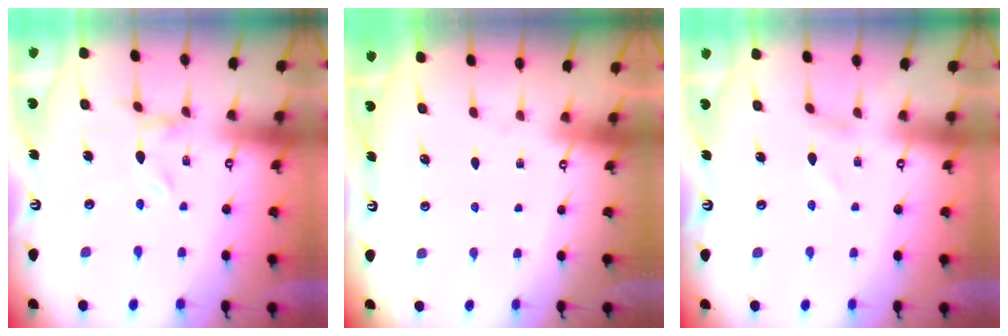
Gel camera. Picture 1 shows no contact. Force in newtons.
{"total": 0.0}
{"total": 0.8, "press": 0.8, "slide": 0.1}